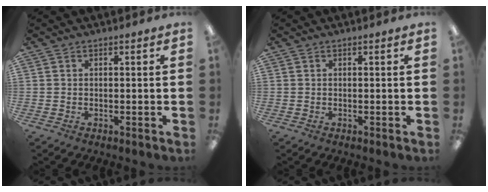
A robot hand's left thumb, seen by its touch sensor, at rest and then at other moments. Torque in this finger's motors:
{"motor_torque": [0.00, 0.00, -0.07, 0.06, 0.00]}